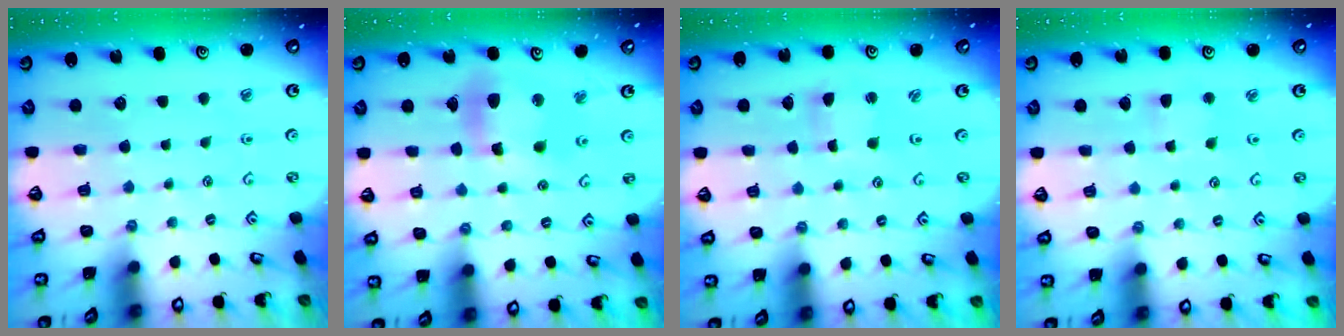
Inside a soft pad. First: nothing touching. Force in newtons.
{"total": 10.4, "press": 10.2, "slide": 2.0}
{"total": 1.3, "press": 1.2, "slide": 0.2}
{"total": 3.0, "press": 3.0, "slide": 0.6}